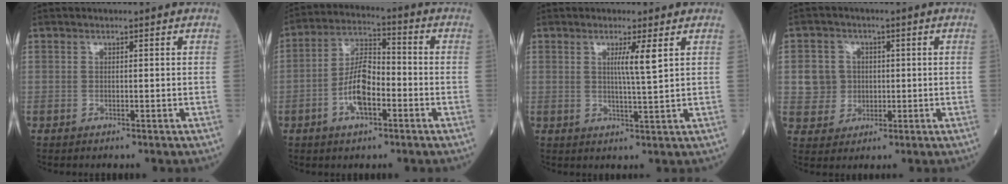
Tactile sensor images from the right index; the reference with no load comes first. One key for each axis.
{"total": 8.5, "fx": -2.9, "fy": 3.3, "fz": 7.2, "tx": -0.148, "ty": 0.016, "tz": -0.056}
{"total": 3.6, "fx": 1.4, "fy": -0.7, "fz": 3.3, "tx": -0.058, "ty": -0.005, "tz": 0.023}
{"total": 5.3, "fx": 0.3, "fy": 5.1, "fz": 1.0, "tx": -0.023, "ty": 0.016, "tz": 0.011}